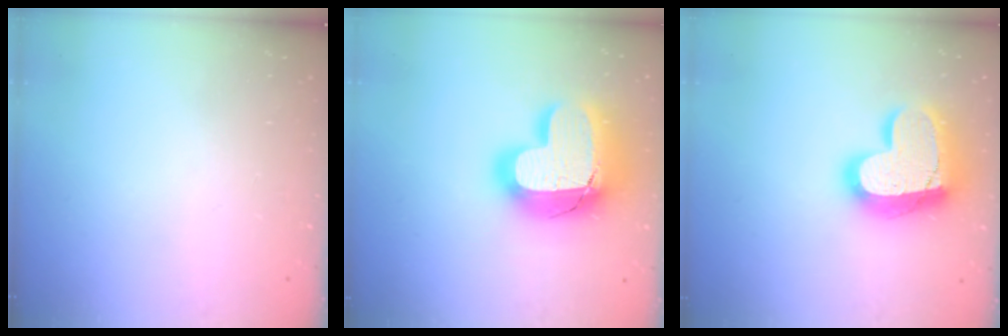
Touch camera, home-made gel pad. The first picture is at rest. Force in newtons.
{"total": 23.0, "press": 22.9, "slide": 1.6}
{"total": 21.4, "press": 21.3, "slide": 1.7}